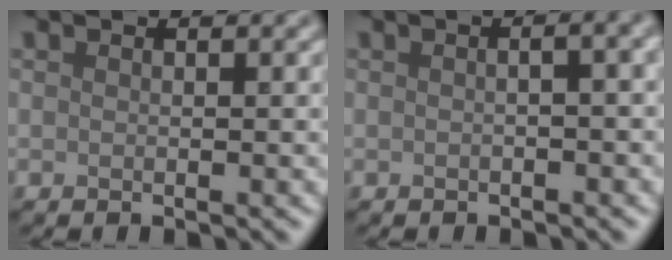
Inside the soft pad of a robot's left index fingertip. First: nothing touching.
{"total": 3.5, "force": [0.2, 1.5, 3.1], "torque": [-0.018, 0.013, -0.009]}